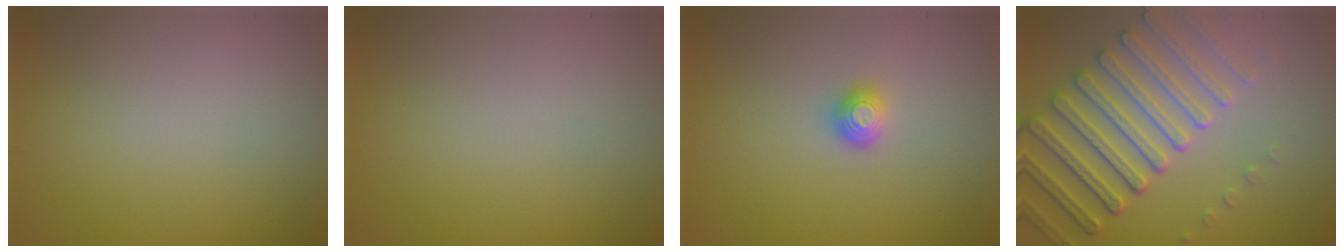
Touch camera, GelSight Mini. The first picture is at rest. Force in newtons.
{"total": 0.0}
{"total": 1.4, "press": 1.2, "slide": 0.6}
{"total": 6.3, "press": 5.5, "slide": 3.1}